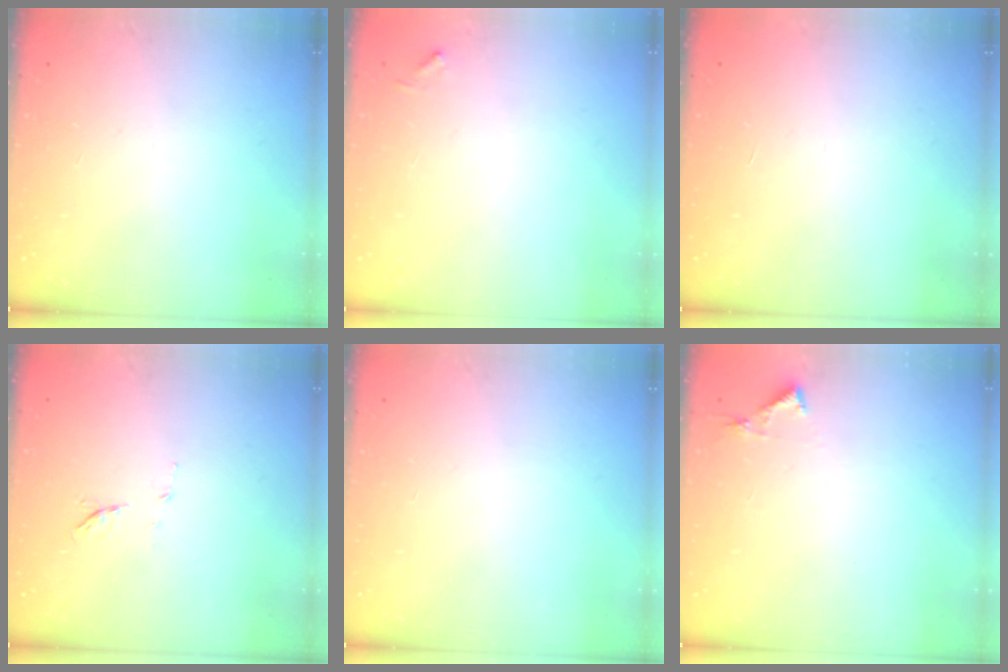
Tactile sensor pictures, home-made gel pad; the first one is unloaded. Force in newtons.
{"total": 6.0, "press": 6.0, "slide": 0.3}
{"total": 1.5, "press": 1.5, "slide": 0.1}
{"total": 4.9, "press": 4.8, "slide": 1.3}
{"total": 0.0}
{"total": 4.1, "press": 4.1, "slide": 0.5}